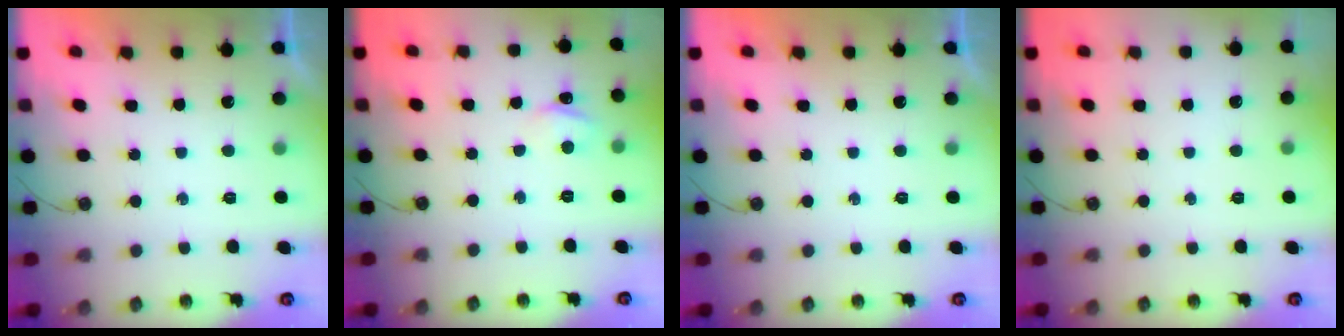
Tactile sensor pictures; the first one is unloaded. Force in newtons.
{"total": 2.8, "press": 2.7, "slide": 0.4}
{"total": 0.0}
{"total": 0.0}